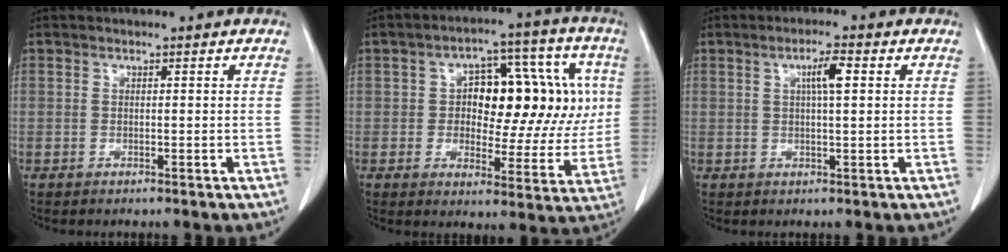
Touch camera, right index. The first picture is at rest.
{"total": 15.5, "force": [2.3, 7.7, 13.2], "torque": [-0.160, 0.040, 0.040]}
{"total": 3.8, "force": [1.1, 0.4, 3.6], "torque": [-0.062, 0.004, 0.018]}